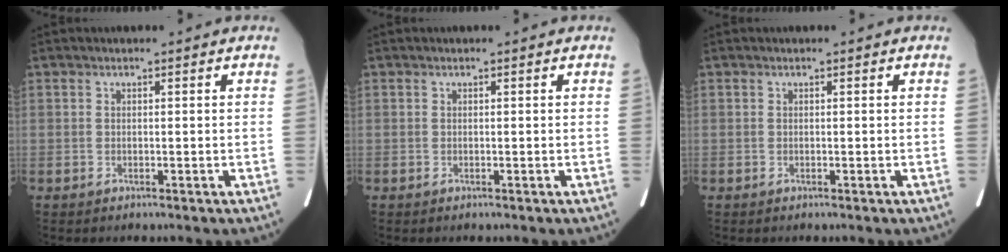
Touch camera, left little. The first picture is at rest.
{"total": 0.0}
{"total": 0.0}